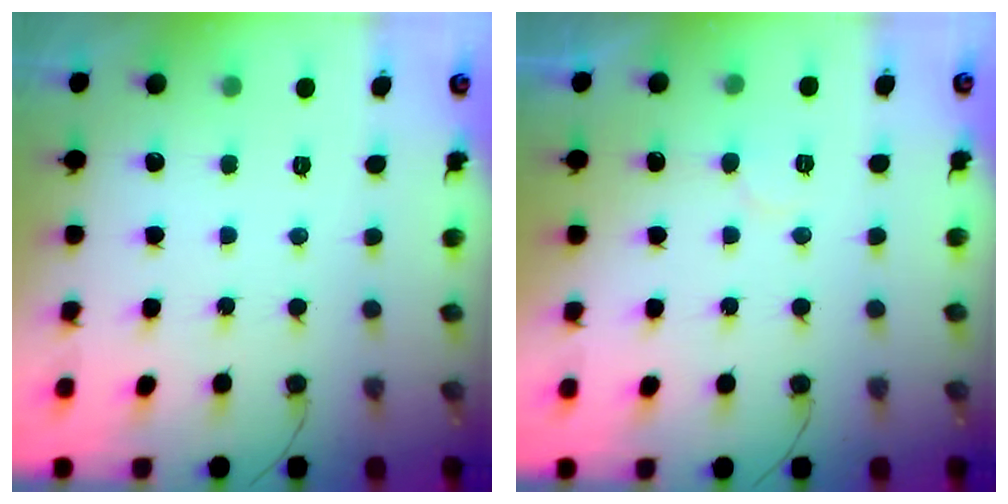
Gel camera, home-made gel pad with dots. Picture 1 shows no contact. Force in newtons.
{"total": 5.6, "press": 5.6, "slide": 0.4}